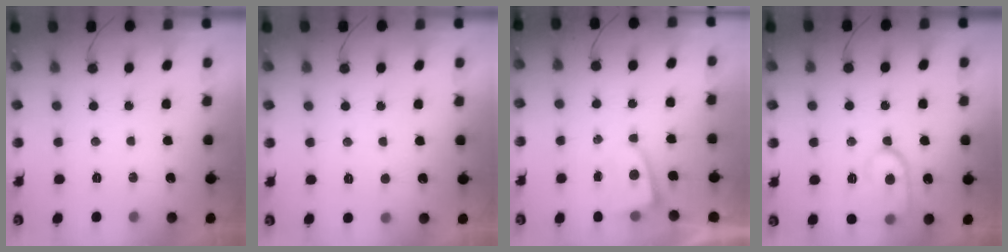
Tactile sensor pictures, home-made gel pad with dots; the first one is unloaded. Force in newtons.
{"total": 1.9, "press": 1.9, "slide": 0.2}
{"total": 1.2, "press": 1.2, "slide": 0.2}
{"total": 12.5, "press": 12.5, "slide": 1.3}